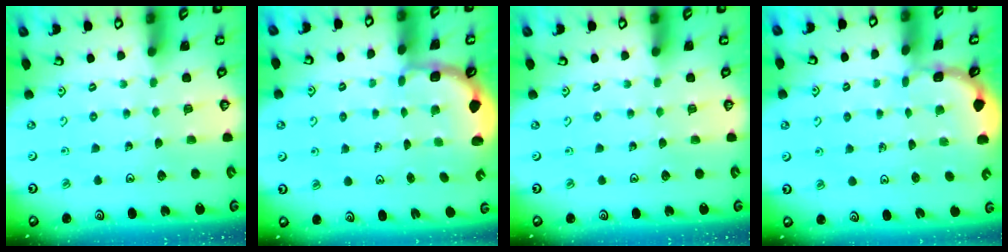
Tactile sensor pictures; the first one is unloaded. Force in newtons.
{"total": 3.0, "press": 2.0, "slide": 2.2}
{"total": 0.0}
{"total": 1.7, "press": 1.7, "slide": 0.1}